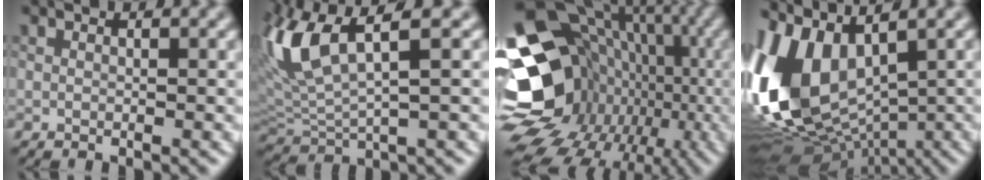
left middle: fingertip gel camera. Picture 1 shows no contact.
{"total": 7.3, "force": [1.9, 2.3, 6.7], "torque": [-0.162, 0.013, 0.043]}
{"total": 19.0, "force": [-4.7, 16.1, 9.1], "torque": [-0.147, 0.012, -0.072]}
{"total": 14.0, "force": [0.1, 8.2, 11.3], "torque": [-0.266, 0.001, 0.012]}